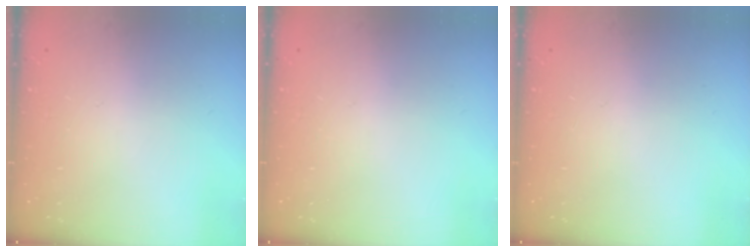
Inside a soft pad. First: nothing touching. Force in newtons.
{"total": 0.0}
{"total": 0.0}